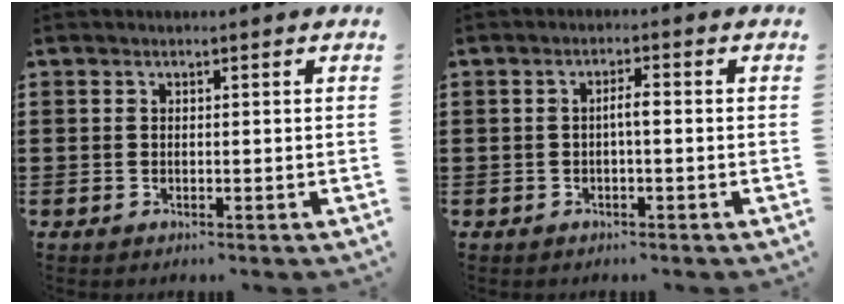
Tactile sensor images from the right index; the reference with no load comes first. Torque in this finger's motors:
{"motor_torque": [0.58, -0.45, 0.06, 0.07]}